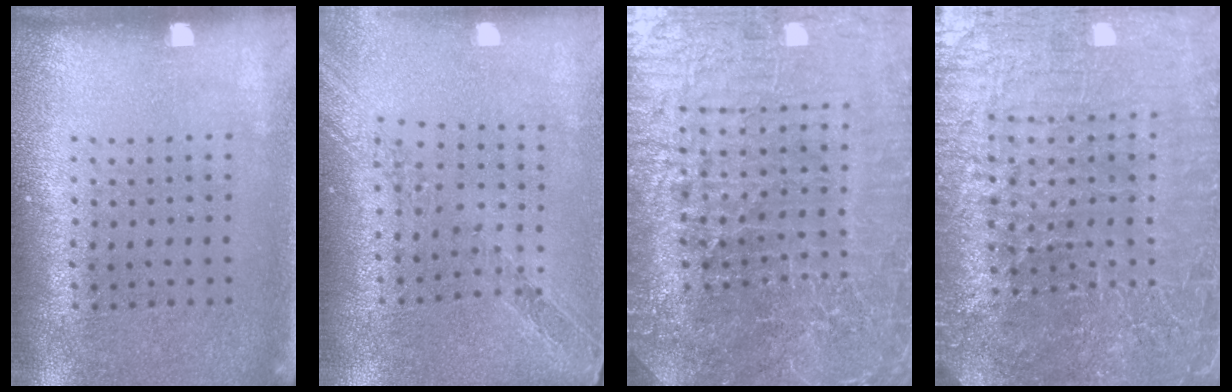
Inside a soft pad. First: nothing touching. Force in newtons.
{"total": 1.1, "press": 1.1, "slide": 0.2}
{"total": 6.9, "press": 6.1, "slide": 3.2}
{"total": 6.6, "press": 5.9, "slide": 3.1}